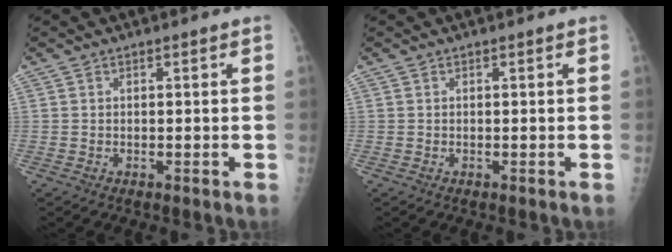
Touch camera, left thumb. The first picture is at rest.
{"total": 0.0}